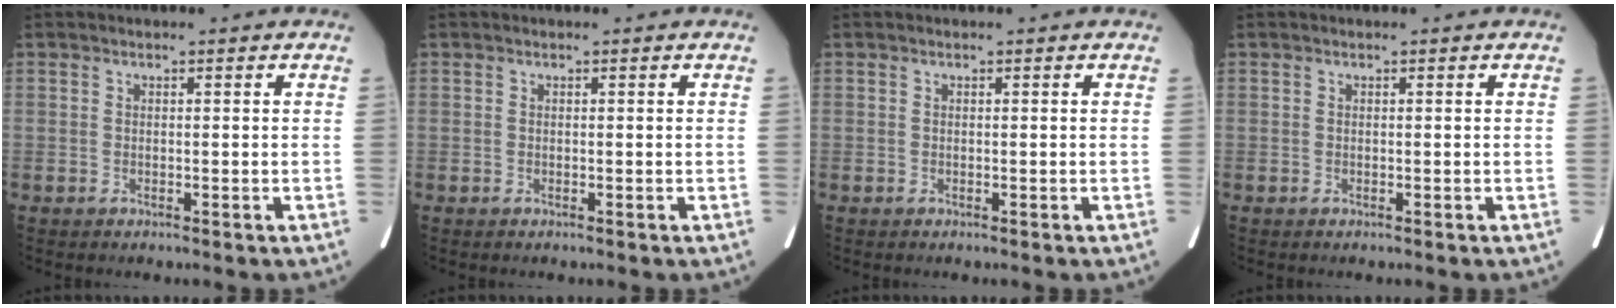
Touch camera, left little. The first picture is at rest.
{"total": 0.0}
{"total": 0.0}
{"total": 0.0}